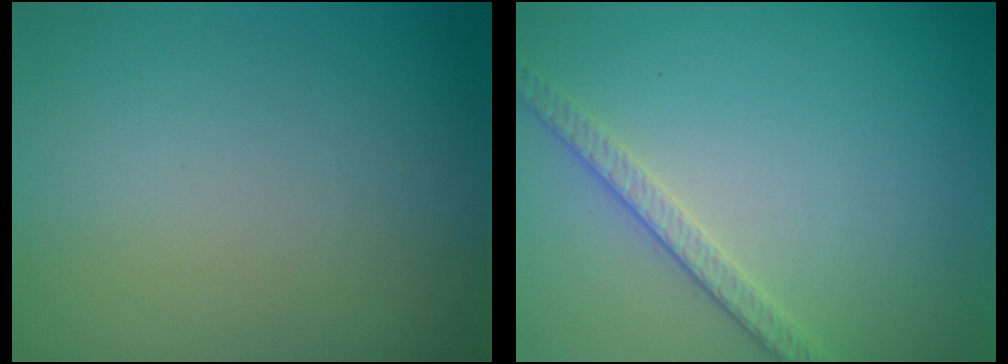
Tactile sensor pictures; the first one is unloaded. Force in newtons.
{"total": 2.5, "press": 2.2, "slide": 1.2}